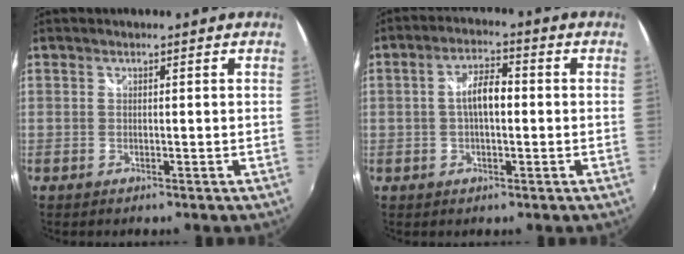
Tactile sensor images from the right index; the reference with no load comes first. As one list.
[{"total": 5.6, "force": [-0.1, 2.3, 5.1], "torque": [-0.094, 0.012, -0.002]}]